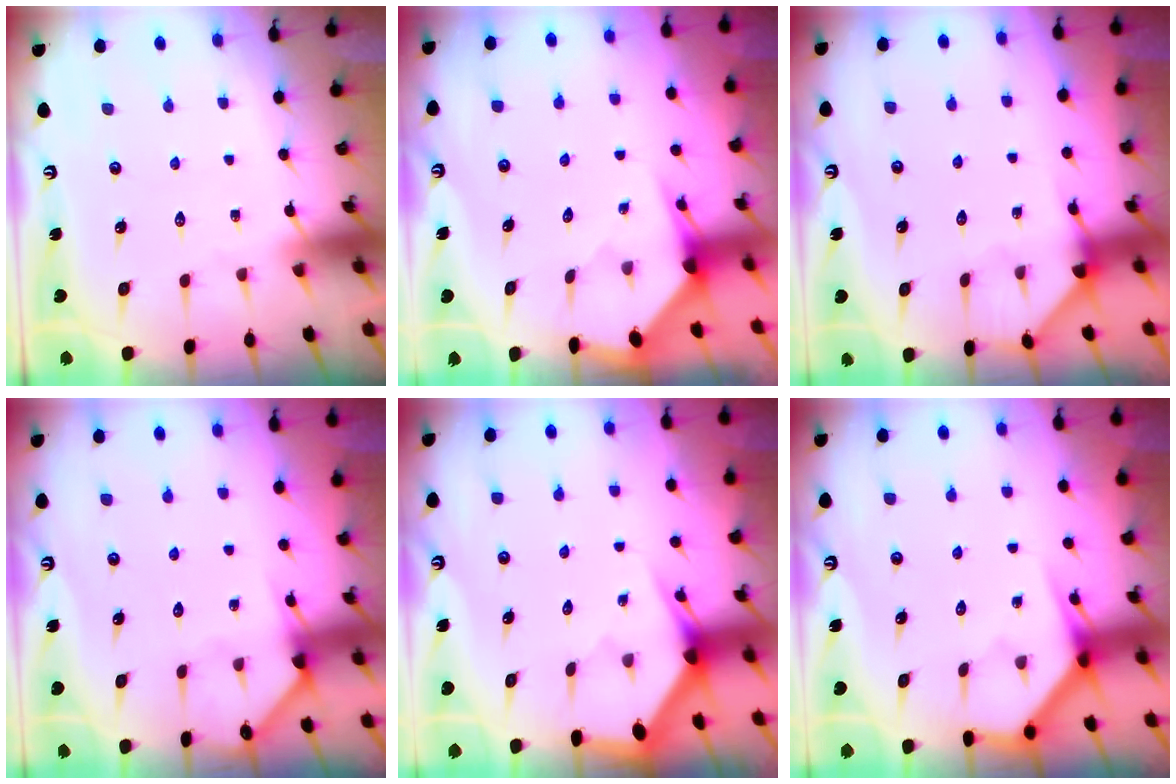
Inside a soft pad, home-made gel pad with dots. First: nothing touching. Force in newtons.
{"total": 3.4, "press": 3.3, "slide": 0.3}
{"total": 2.5, "press": 2.5, "slide": 0.2}
{"total": 4.3, "press": 4.3, "slide": 0.2}
{"total": 2.9, "press": 2.9, "slide": 0.1}
{"total": 3.6, "press": 3.6, "slide": 0.3}